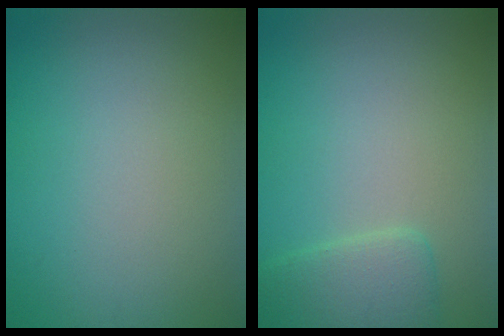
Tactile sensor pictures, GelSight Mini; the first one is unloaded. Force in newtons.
{"total": 2.9, "press": 2.9, "slide": 0.3}